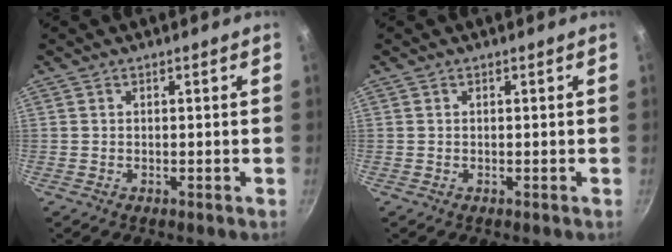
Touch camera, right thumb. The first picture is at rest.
{"total": 0.0}